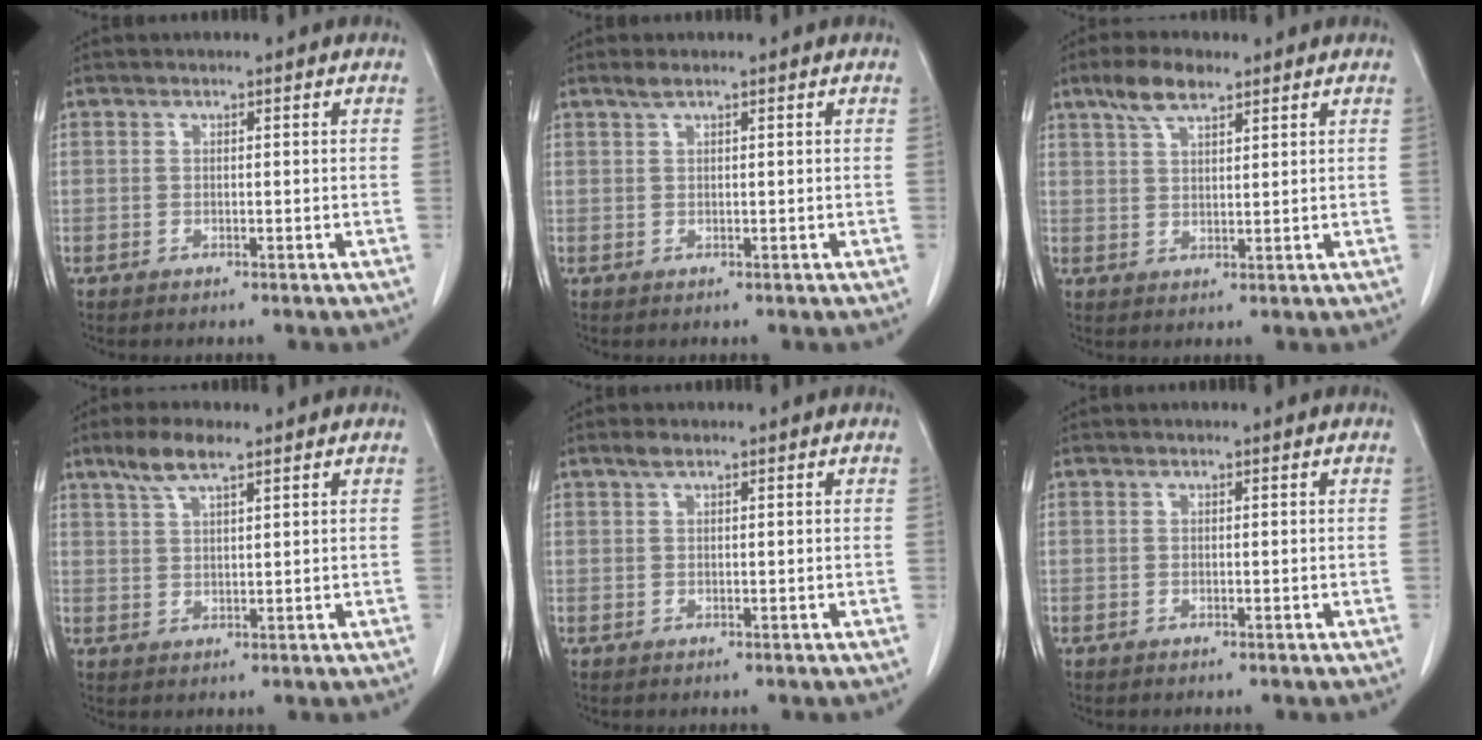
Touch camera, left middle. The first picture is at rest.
{"total": 1.0, "force": [0.8, 0.0, 0.6], "torque": [-0.016, 0.004, 0.018]}
{"total": 5.3, "force": [3.8, 1.5, 3.4], "torque": [-0.074, 0.010, 0.072]}
{"total": 4.8, "force": [3.4, 0.8, 3.3], "torque": [-0.074, 0.007, 0.068]}
{"total": 1.0, "force": [0.7, 0.2, 0.7], "torque": [-0.018, 0.004, 0.016]}
{"total": 0.0}